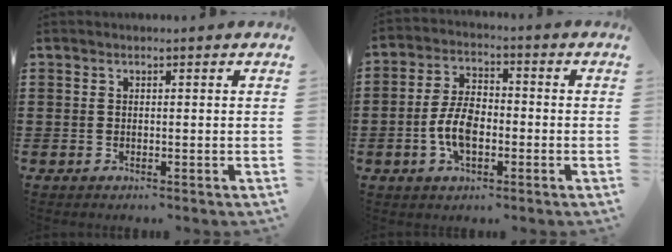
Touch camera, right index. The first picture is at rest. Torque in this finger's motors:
{"motor_torque": [1.09, 1.05, 0.24, 0.09]}